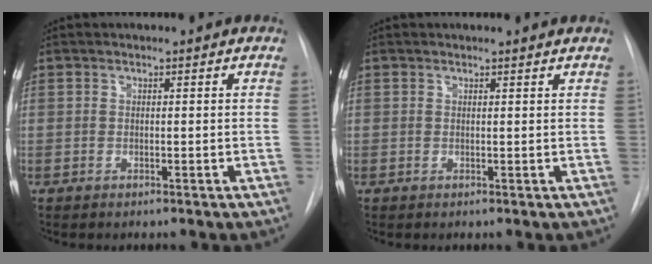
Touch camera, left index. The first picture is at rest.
{"total": 1.8, "force": [1.8, -0.1, 0.1], "torque": [-0.011, -0.001, 0.016]}